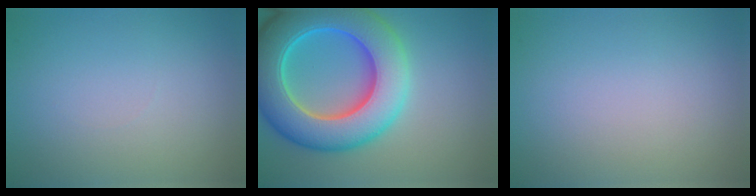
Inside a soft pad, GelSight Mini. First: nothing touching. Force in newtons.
{"total": 11.7, "press": 11.7, "slide": 0.2}
{"total": 0.0}